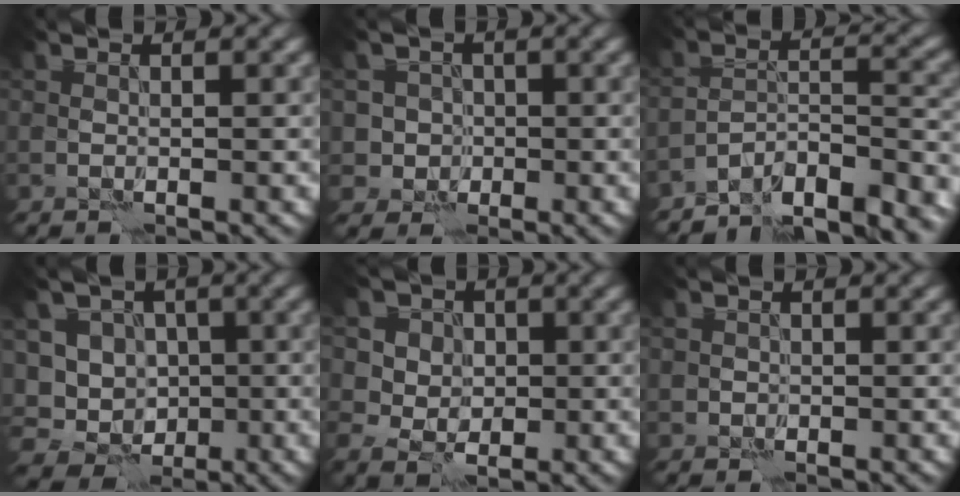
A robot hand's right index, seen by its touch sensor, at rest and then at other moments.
{"total": 2.3, "force": [-0.3, 2.3, 0.1], "torque": [0.017, 0.007, -0.018]}
{"total": 9.8, "force": [-8.8, 2.0, 3.8], "torque": [-0.051, 0.004, -0.134]}
{"total": 8.4, "force": [-2.1, 7.5, 3.1], "torque": [-0.048, 0.005, -0.053]}
{"total": 6.2, "force": [2.5, 5.1, 2.5], "torque": [-0.047, 0.013, 0.025]}
{"total": 0.5, "force": [-0.1, 0.4, -0.3], "torque": [0.011, -0.002, -0.003]}